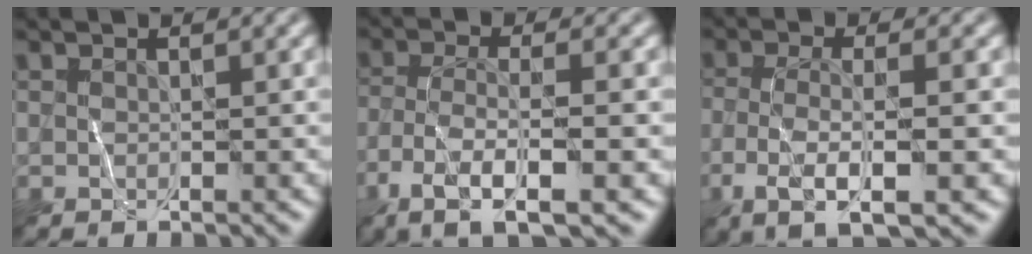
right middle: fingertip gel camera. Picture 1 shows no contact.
{"total": 6.2, "force": [-3.4, 1.4, 5.0], "torque": [-0.096, 0.005, -0.064]}
{"total": 5.5, "force": [-1.8, 1.3, 5.0], "torque": [-0.094, -0.003, -0.038]}